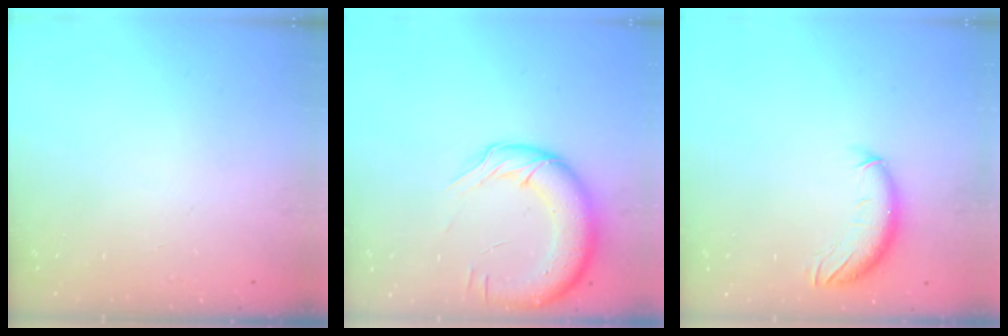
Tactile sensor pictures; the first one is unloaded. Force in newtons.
{"total": 15.7, "press": 15.3, "slide": 3.6}
{"total": 10.2, "press": 10.0, "slide": 2.1}